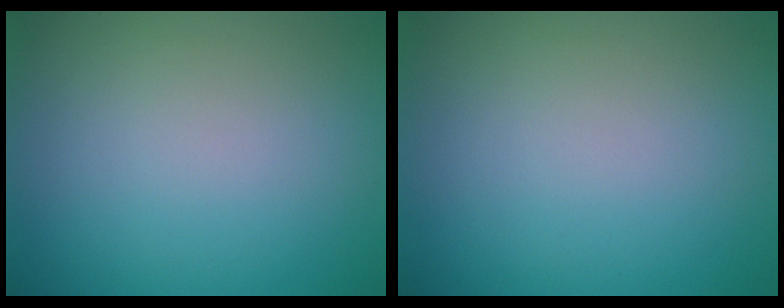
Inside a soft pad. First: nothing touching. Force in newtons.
{"total": 0.0}